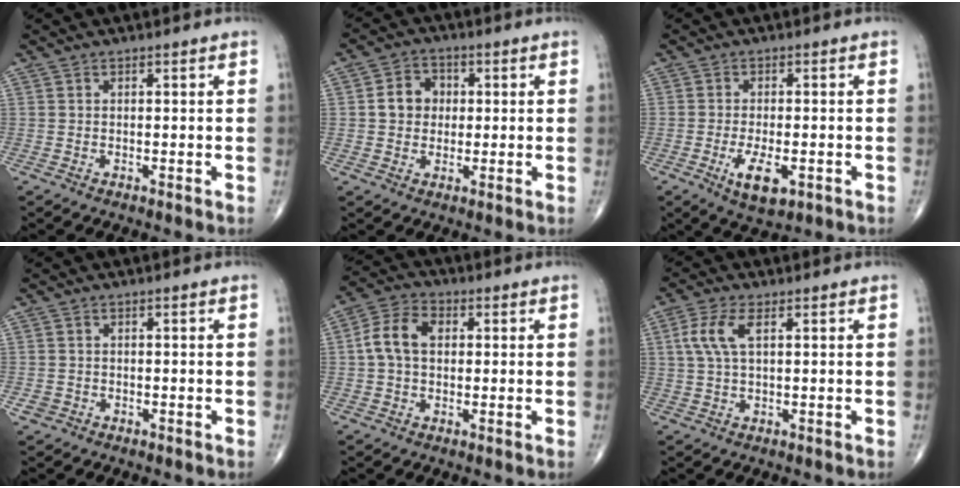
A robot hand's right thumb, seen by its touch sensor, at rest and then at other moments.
{"total": 6.0, "force": [0.5, 5.1, 3.0], "torque": [-0.028, 0.011, 0.002]}
{"total": 6.5, "force": [-2.4, 2.7, 5.4], "torque": [-0.091, -0.006, -0.034]}
{"total": 1.6, "force": [-0.7, 1.4, 0.4], "torque": [-0.002, 0.008, -0.012]}
{"total": 7.8, "force": [0.8, 5.4, 5.5], "torque": [-0.102, 0.024, 0.009]}
{"total": 5.7, "force": [1.6, 2.2, 4.9], "torque": [-0.126, 0.010, 0.034]}